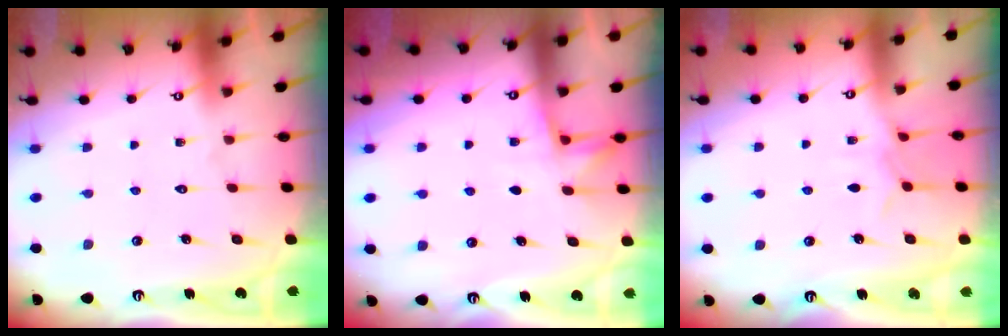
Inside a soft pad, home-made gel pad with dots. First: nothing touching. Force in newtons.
{"total": 4.9, "press": 4.5, "slide": 1.9}
{"total": 6.0, "press": 5.9, "slide": 0.7}